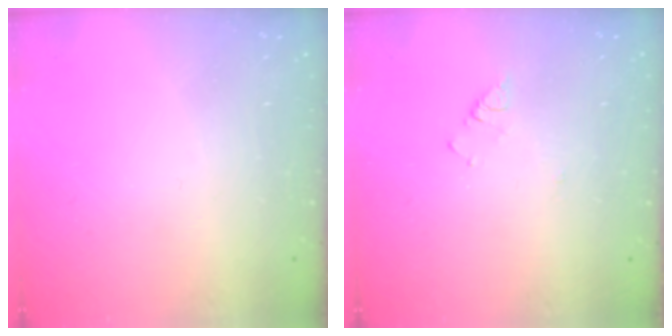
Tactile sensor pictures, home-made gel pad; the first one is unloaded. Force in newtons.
{"total": 3.1, "press": 3.1, "slide": 0.5}